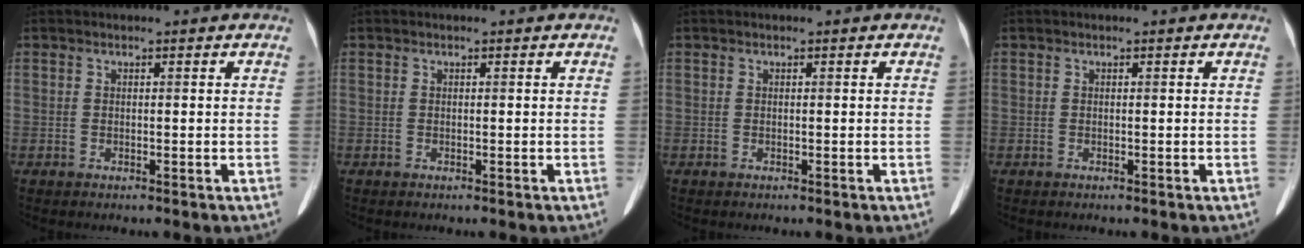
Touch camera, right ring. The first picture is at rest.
{"total": 0.0}
{"total": 0.0}
{"total": 0.0}